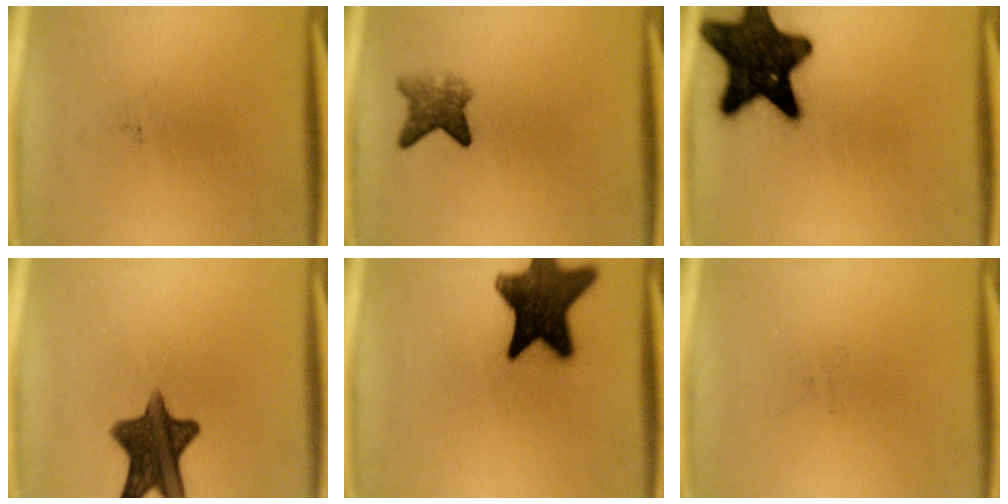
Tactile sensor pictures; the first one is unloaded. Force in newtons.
{"total": 3.9}
{"total": 19.1}
{"total": 11.7}
{"total": 16.3}
{"total": 0.0}